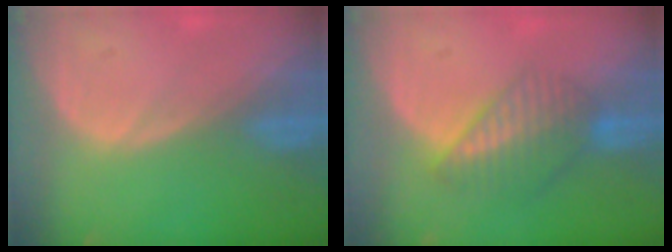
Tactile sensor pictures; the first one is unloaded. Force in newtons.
{"total": 7.0, "press": 6.0, "slide": 3.5}